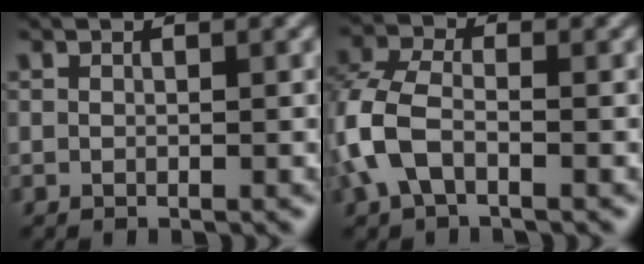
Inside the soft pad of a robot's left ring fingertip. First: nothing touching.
{"total": 4.9, "force": [-1.5, 2.9, 3.7], "torque": [-0.099, 0.004, -0.040]}